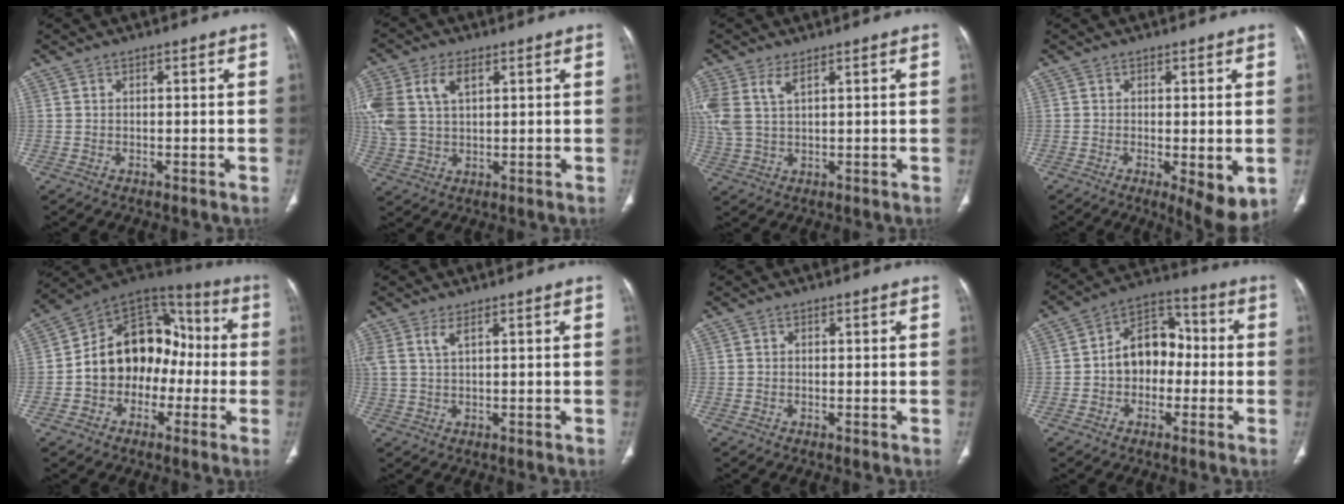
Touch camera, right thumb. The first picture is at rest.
{"total": 12.8, "force": [4.2, 7.9, 9.2], "torque": [-0.228, 0.005, 0.087]}
{"total": 7.1, "force": [3.2, 3.3, 5.4], "torque": [-0.144, 0.005, 0.074]}
{"total": 6.9, "force": [-1.7, 2.3, 6.2], "torque": [-0.091, -0.021, -0.022]}
{"total": 17.1, "force": [-2.7, 13.2, 10.6], "torque": [-0.117, 0.058, -0.052]}
{"total": 2.8, "force": [1.5, 0.7, 2.2], "torque": [-0.058, 0.003, 0.039]}
{"total": 0.0}
{"total": 11.1, "force": [-0.9, 8.3, 7.3], "torque": [-0.081, 0.042, -0.028]}